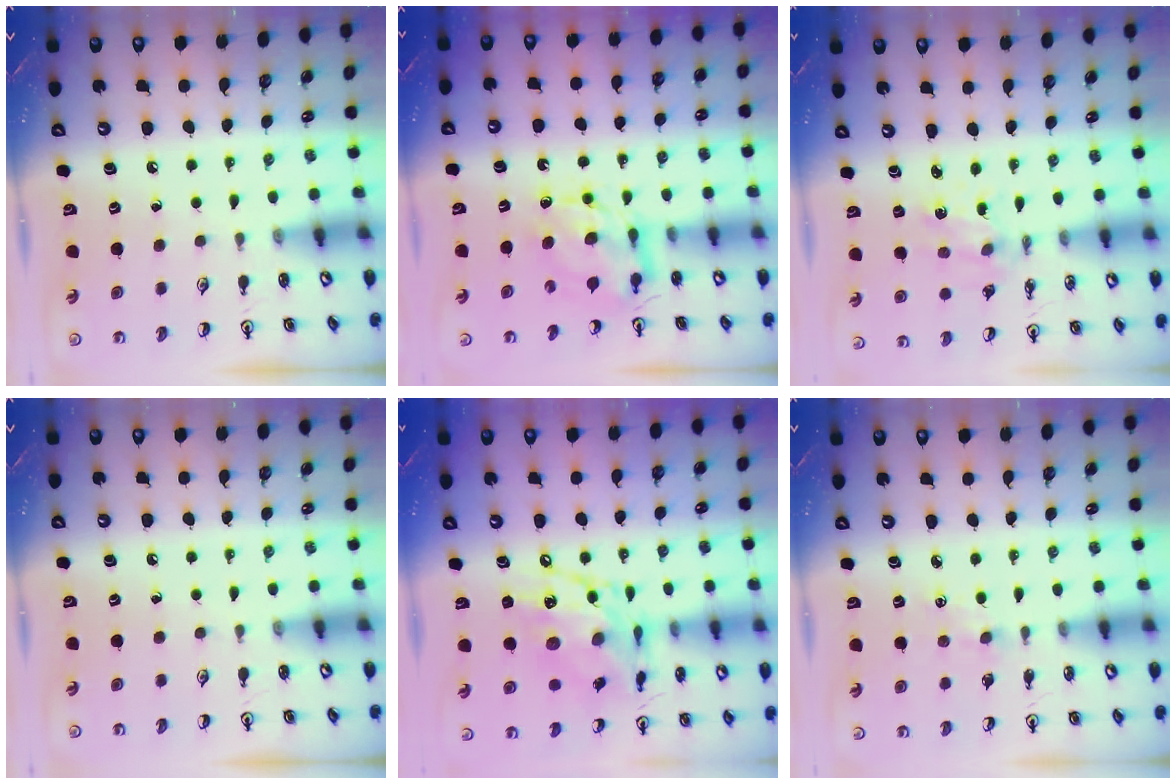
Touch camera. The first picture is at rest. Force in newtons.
{"total": 7.0, "press": 7.0, "slide": 0.6}
{"total": 1.8, "press": 1.8, "slide": 0.3}
{"total": 0.0}
{"total": 14.4, "press": 14.4, "slide": 1.1}
{"total": 2.5, "press": 2.5, "slide": 0.2}